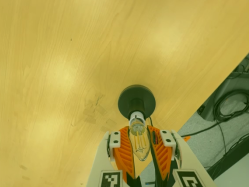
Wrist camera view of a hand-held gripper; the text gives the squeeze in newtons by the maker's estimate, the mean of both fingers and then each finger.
{"total": 22.4, "left": 24.3, "right": 20.5}